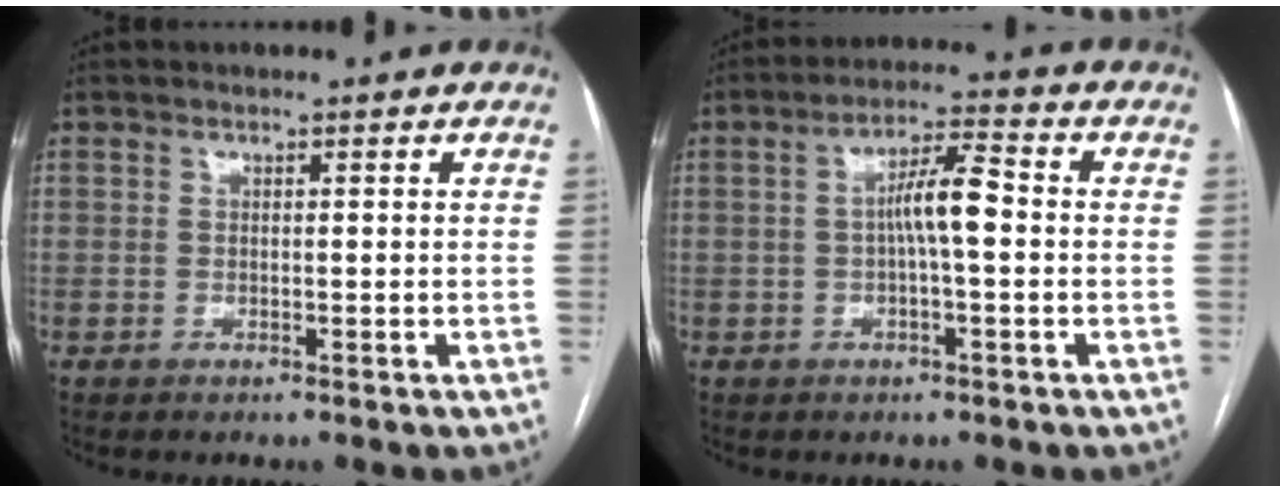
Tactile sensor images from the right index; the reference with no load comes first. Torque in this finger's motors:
{"motor_torque": [1.06, 0.00, 0.30, 0.12]}